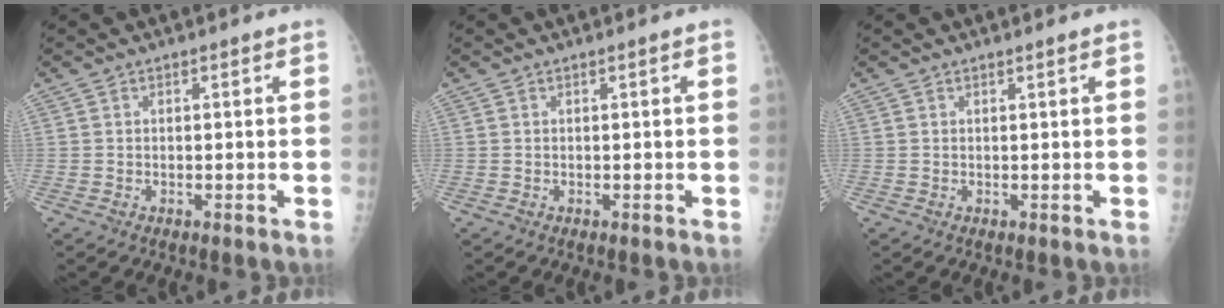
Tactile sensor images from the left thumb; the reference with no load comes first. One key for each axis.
{"total": 0.0}
{"total": 0.6, "fx": 0.6, "fy": 0.0, "fz": 0.3, "tx": -0.005, "ty": 0.000, "tz": 0.009}